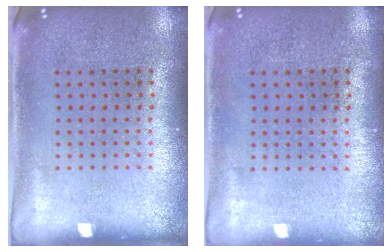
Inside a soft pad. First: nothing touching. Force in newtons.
{"total": 0.0}